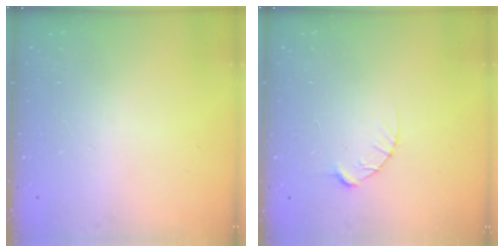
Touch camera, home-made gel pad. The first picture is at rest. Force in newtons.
{"total": 4.7, "press": 4.7, "slide": 0.6}